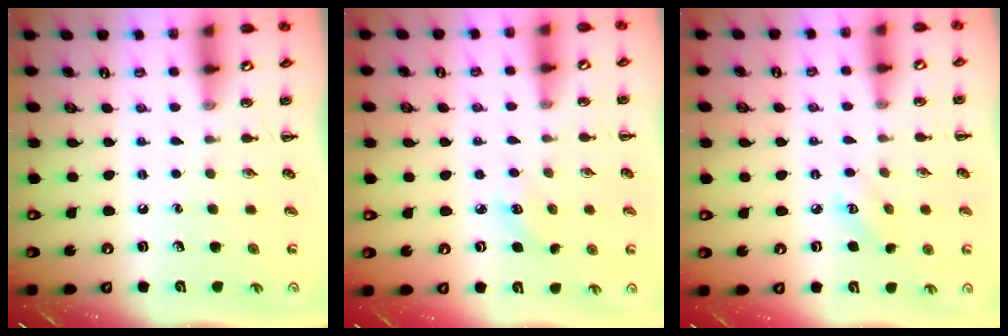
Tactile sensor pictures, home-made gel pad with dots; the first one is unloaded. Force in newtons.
{"total": 3.7, "press": 3.6, "slide": 0.9}
{"total": 2.9, "press": 2.8, "slide": 0.8}